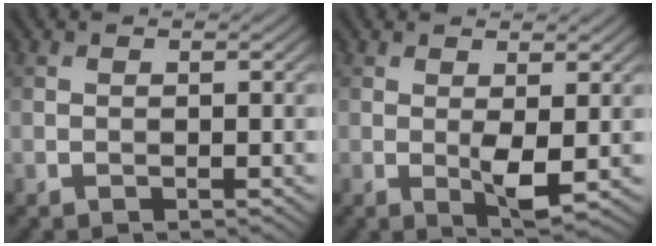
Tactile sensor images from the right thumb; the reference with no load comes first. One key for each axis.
{"total": 2.9, "fx": 0.4, "fy": 0.8, "fz": 2.8, "tx": -0.058, "ty": -0.009, "tz": 0.011}